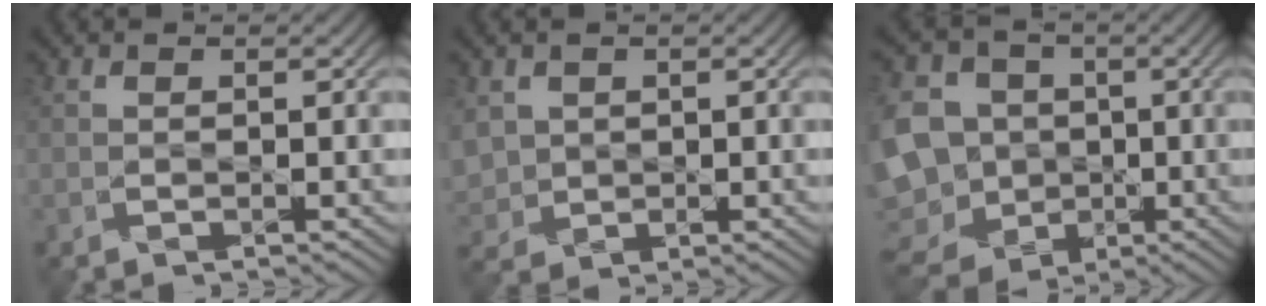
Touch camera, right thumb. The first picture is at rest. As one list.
[{"total": 3.7, "force": [1.0, 3.3, 1.4], "torque": [-0.056, -0.004, 0.019]}, {"total": 16.2, "force": [-2.0, 14.0, 7.9], "torque": [-0.258, -0.013, -0.048]}]